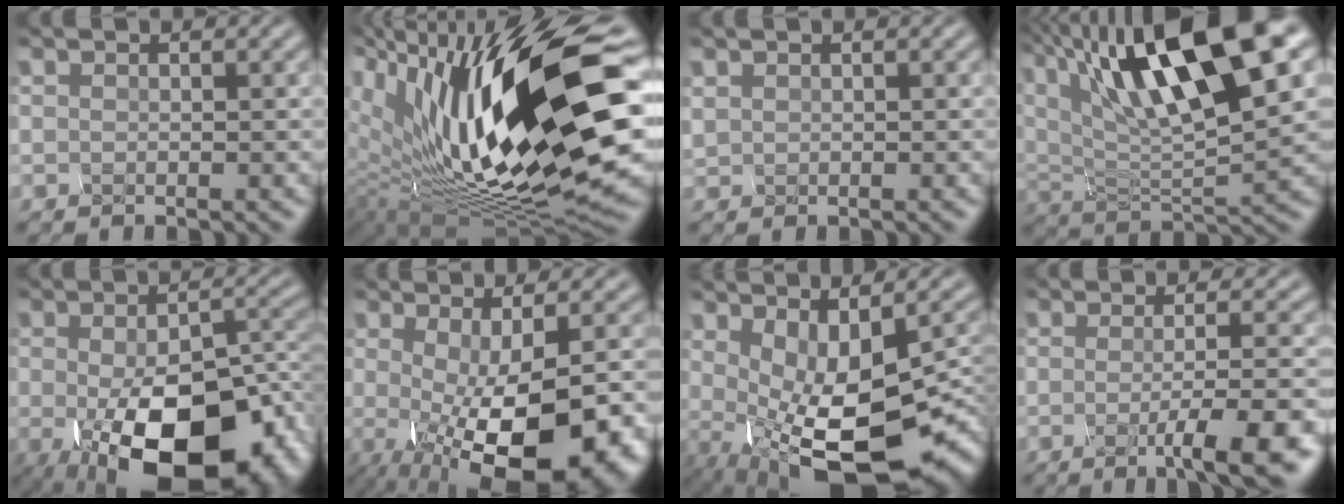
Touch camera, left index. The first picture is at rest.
{"total": 16.4, "force": [4.8, 5.9, 14.5], "torque": [-0.265, -0.003, 0.098]}
{"total": 1.0, "force": [0.5, -0.4, -0.7], "torque": [0.001, 0.002, 0.024]}
{"total": 14.7, "force": [7.7, 4.2, 11.8], "torque": [-0.228, 0.013, 0.146]}
{"total": 16.1, "force": [-6.4, 7.7, 12.6], "torque": [-0.187, -0.035, -0.075]}
{"total": 13.4, "force": [-4.1, 5.0, 11.7], "torque": [-0.175, -0.037, -0.026]}
{"total": 13.1, "force": [-3.0, 5.0, 11.7], "torque": [-0.197, -0.041, -0.013]}
{"total": 6.9, "force": [-2.4, 1.3, 6.3], "torque": [-0.084, -0.013, -0.024]}